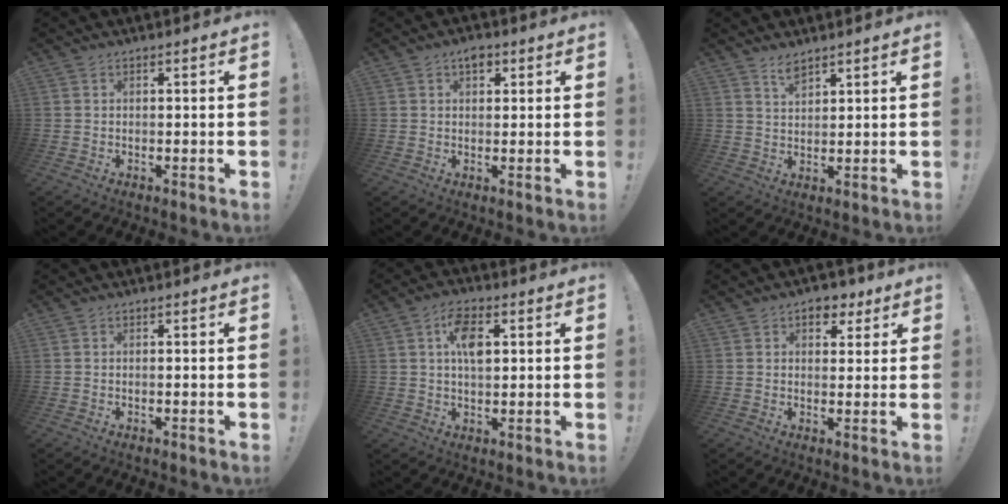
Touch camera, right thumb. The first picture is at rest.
{"total": 3.3, "force": [1.7, 2.2, 1.7], "torque": [-0.012, -0.005, 0.025]}
{"total": 4.1, "force": [3.3, 1.3, 1.9], "torque": [-0.026, -0.022, 0.057]}
{"total": 0.0}
{"total": 8.2, "force": [2.3, 4.6, 6.4], "torque": [-0.094, 0.002, 0.038]}
{"total": 6.0, "force": [3.2, 4.3, 2.7], "torque": [-0.020, -0.013, 0.053]}